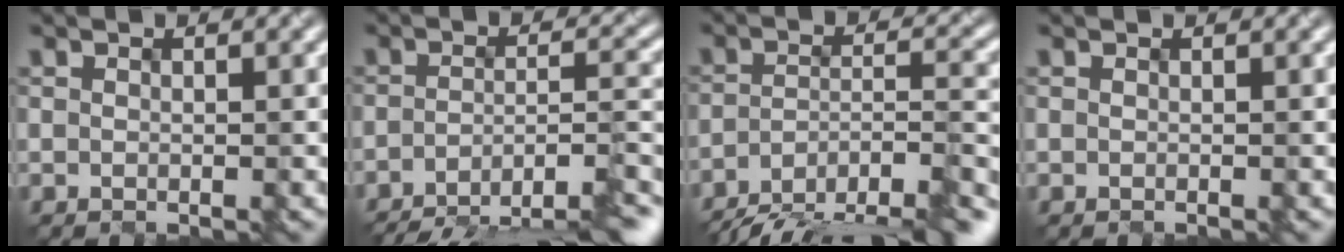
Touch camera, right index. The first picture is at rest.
{"total": 10.5, "force": [-8.6, 2.1, 5.7], "torque": [-0.080, 0.001, -0.113]}
{"total": 11.6, "force": [-9.6, 2.9, 5.9], "torque": [-0.096, -0.007, -0.139]}
{"total": 0.0}